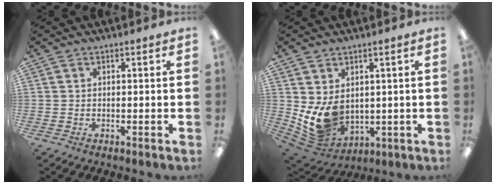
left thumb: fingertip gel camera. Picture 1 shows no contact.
{"total": 9.4, "force": [1.5, 7.4, 5.5], "torque": [-0.114, -0.023, 0.037]}